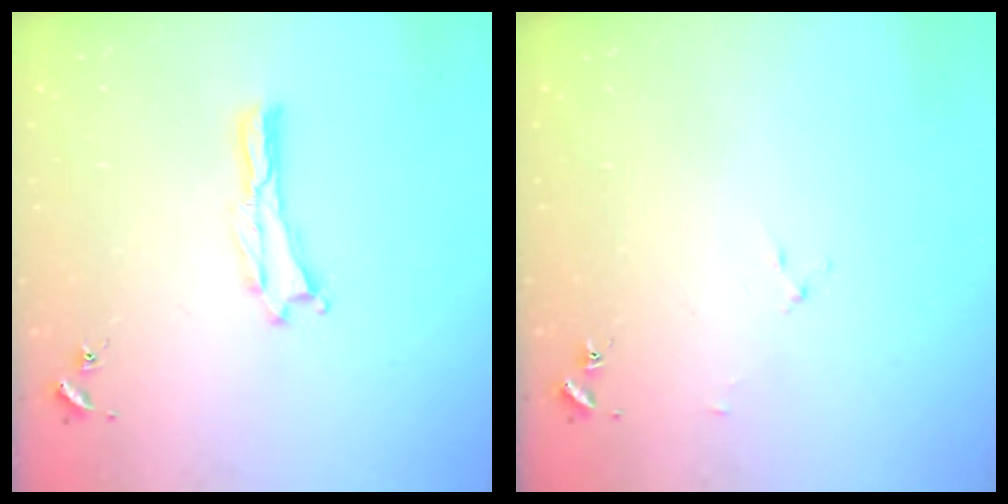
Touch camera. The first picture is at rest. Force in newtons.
{"total": 1.6, "press": 1.6, "slide": 0.2}